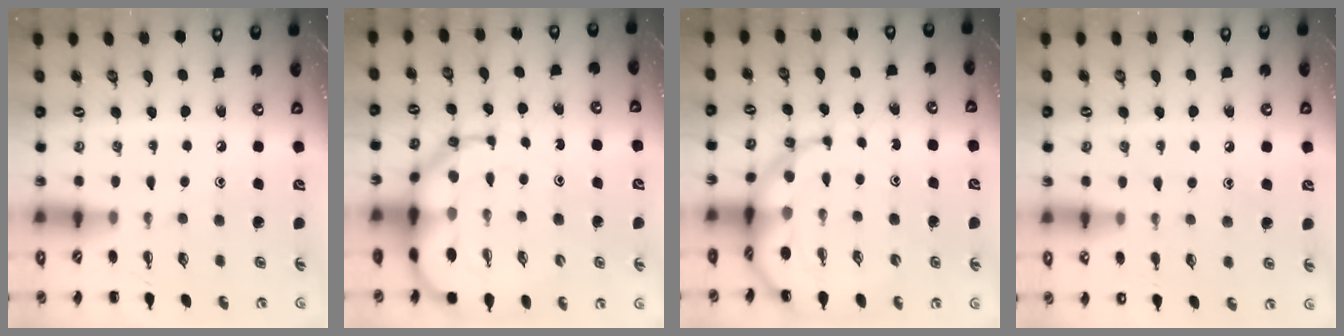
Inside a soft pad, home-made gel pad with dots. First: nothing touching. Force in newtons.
{"total": 12.5, "press": 12.0, "slide": 3.5}
{"total": 9.4, "press": 9.0, "slide": 2.7}
{"total": 6.7, "press": 6.5, "slide": 1.8}